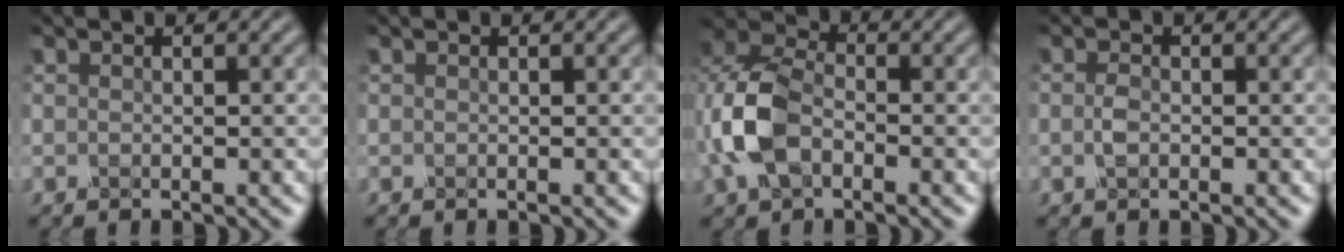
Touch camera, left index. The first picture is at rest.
{"total": 0.0}
{"total": 6.5, "force": [-1.4, 4.5, 4.4], "torque": [-0.110, 0.011, -0.041]}
{"total": 1.0, "force": [-0.2, 0.6, 0.7], "torque": [-0.019, 0.003, -0.007]}